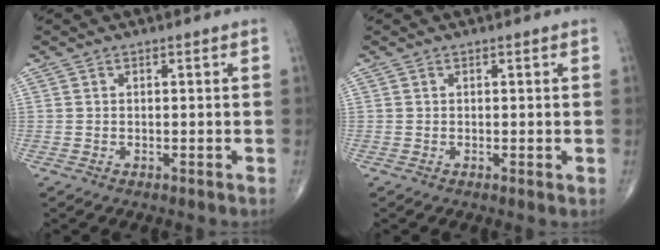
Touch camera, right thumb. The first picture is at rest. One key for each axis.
{"total": 0.6, "fx": 0.0, "fy": 0.1, "fz": 0.6, "tx": -0.011, "ty": -0.002, "tz": 0.000}